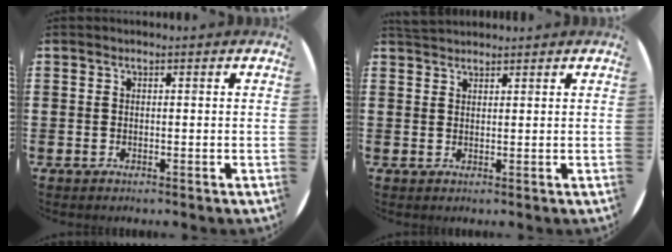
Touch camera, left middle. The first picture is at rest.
{"total": 1.6, "force": [1.6, 0.3, 0.1], "torque": [-0.005, 0.004, 0.031]}